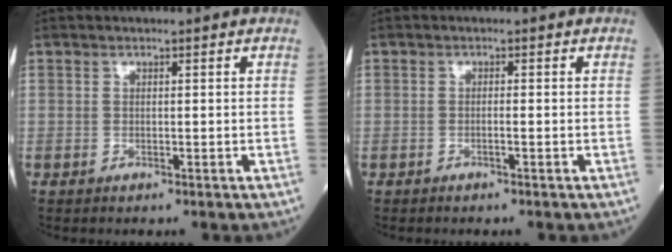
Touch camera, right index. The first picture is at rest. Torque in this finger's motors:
{"motor_torque": [-0.05, 0.01, -0.03, -0.01]}